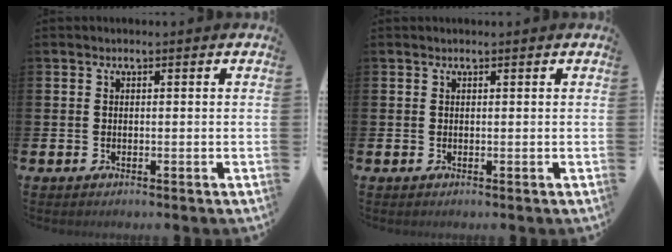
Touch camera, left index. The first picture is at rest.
{"total": 0.0}